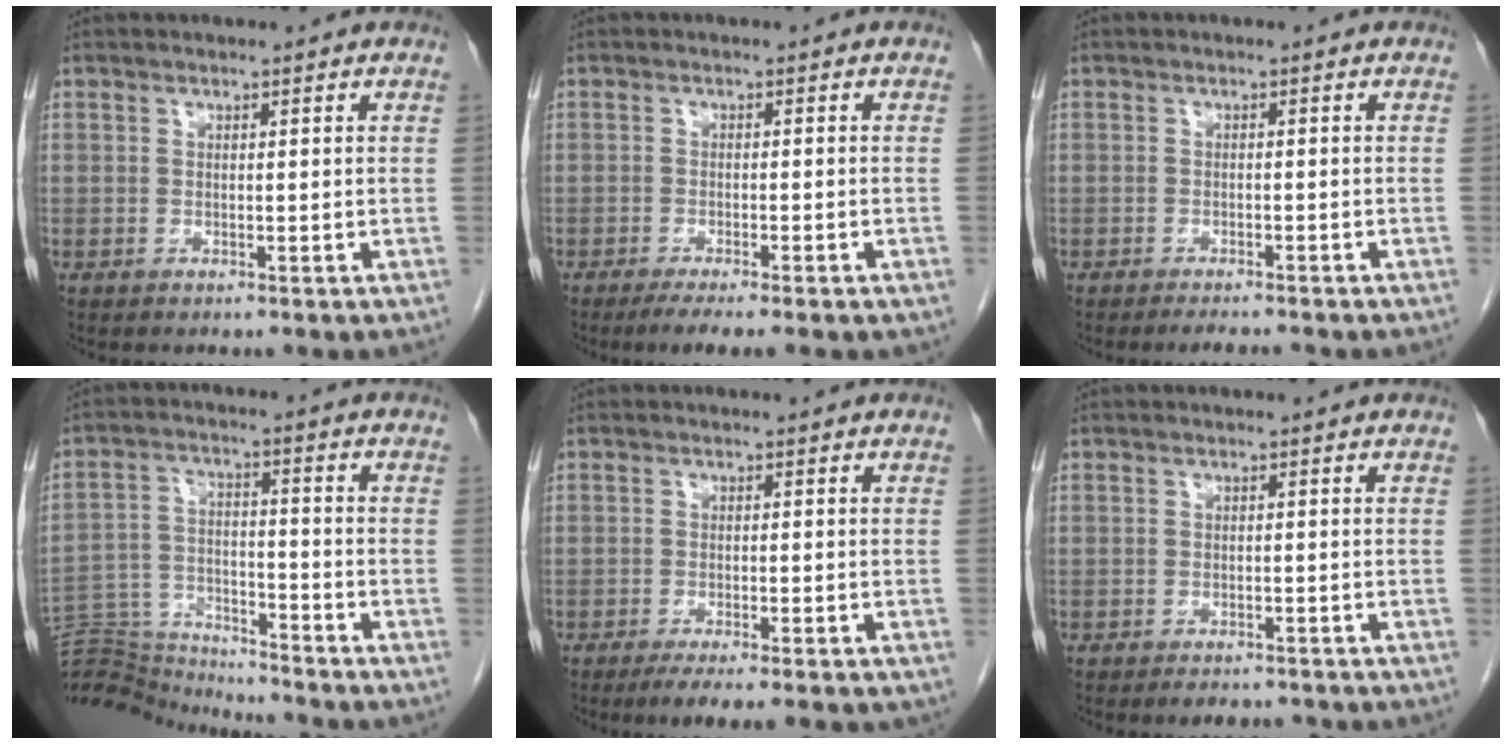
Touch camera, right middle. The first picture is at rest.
{"total": 6.6, "force": [-4.8, 1.0, 4.4], "torque": [-0.053, -0.013, -0.067]}
{"total": 3.4, "force": [-3.1, 0.3, 1.4], "torque": [-0.016, -0.006, -0.043]}
{"total": 13.0, "force": [-12.9, 0.5, 1.0], "torque": [-0.022, 0.022, -0.224]}
{"total": 7.2, "force": [-5.0, 1.5, 5.0], "torque": [-0.059, -0.014, -0.071]}
{"total": 3.5, "force": [-3.1, 1.1, 1.1], "torque": [-0.014, -0.003, -0.039]}